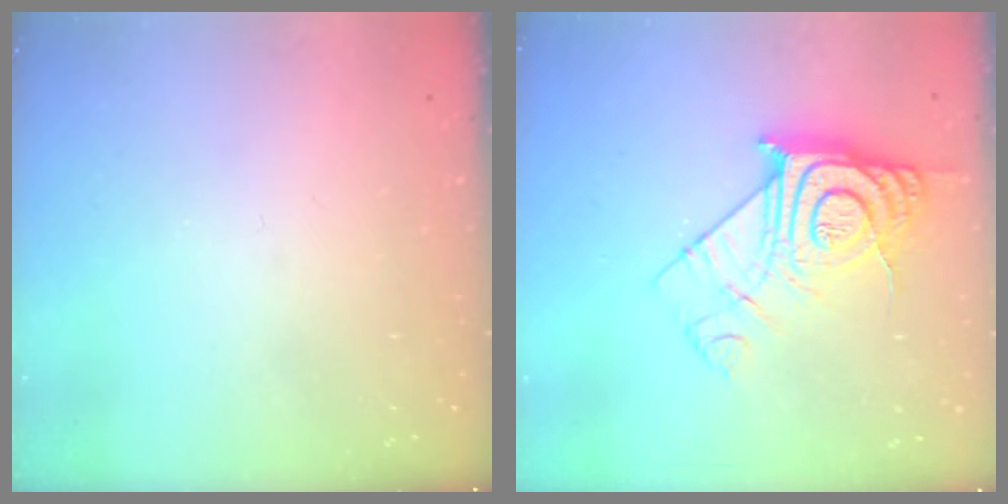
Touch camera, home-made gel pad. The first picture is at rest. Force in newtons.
{"total": 15.3, "press": 15.2, "slide": 1.1}